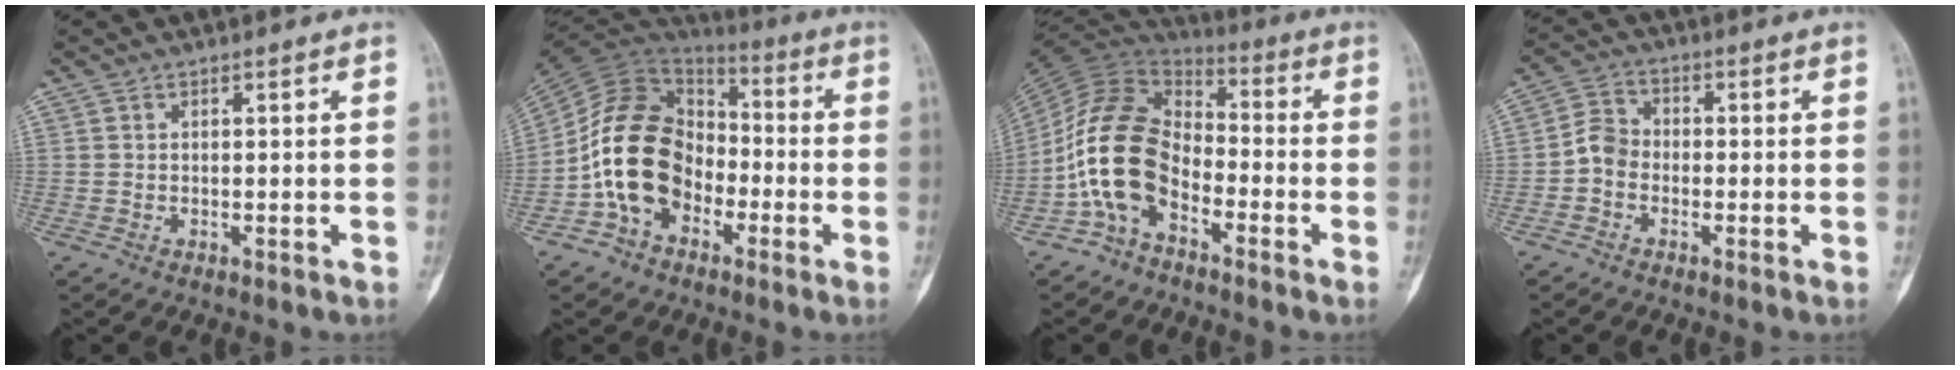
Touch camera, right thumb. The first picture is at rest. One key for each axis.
{"total": 16.2, "fx": -4.7, "fy": 11.8, "fz": 10.1, "tx": -0.163, "ty": 0.055, "tz": -0.097}
{"total": 14.4, "fx": -5.3, "fy": 9.0, "fz": 9.9, "tx": -0.183, "ty": 0.061, "tz": -0.118}
{"total": 4.6, "fx": -1.5, "fy": 3.6, "fz": 2.4, "tx": -0.034, "ty": 0.018, "tz": -0.042}